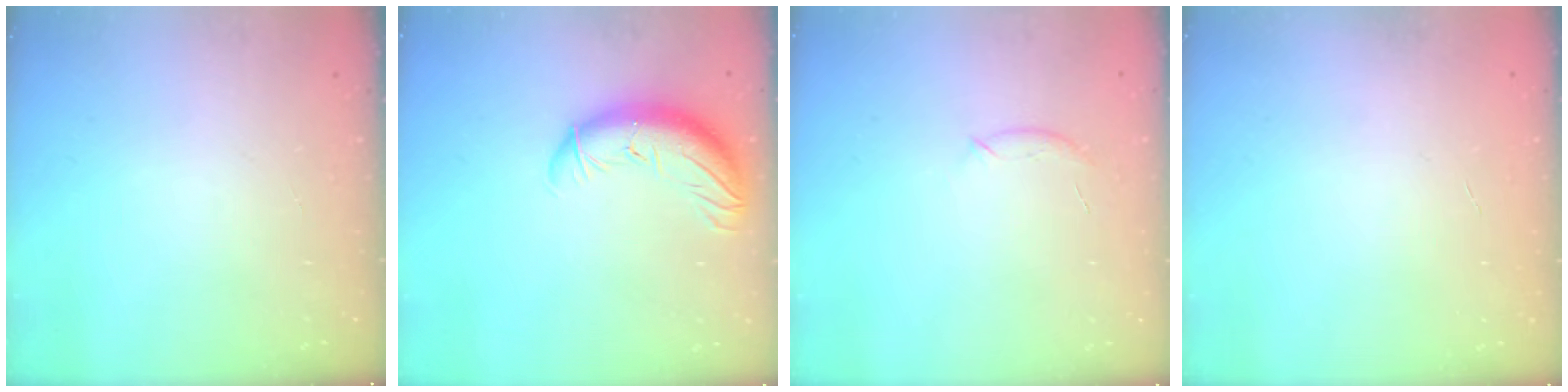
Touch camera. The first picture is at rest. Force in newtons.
{"total": 11.9, "press": 11.5, "slide": 3.2}
{"total": 7.4, "press": 7.3, "slide": 1.6}
{"total": 0.0}